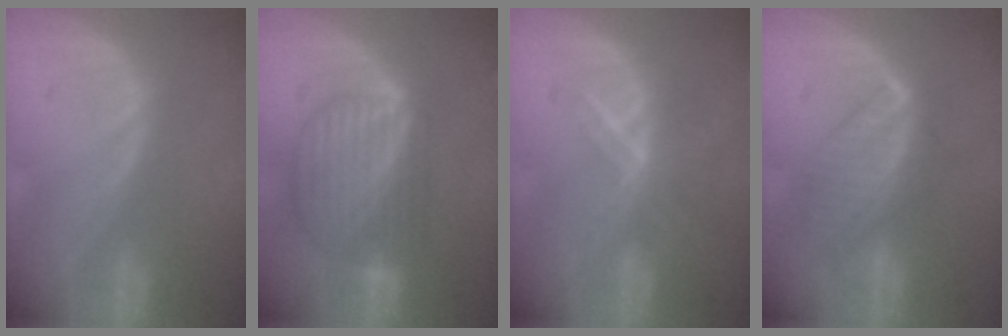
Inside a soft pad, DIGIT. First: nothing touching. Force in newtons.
{"total": 9.4, "press": 8.0, "slide": 5.0}
{"total": 5.7, "press": 5.0, "slide": 2.8}
{"total": 8.1, "press": 7.1, "slide": 3.9}